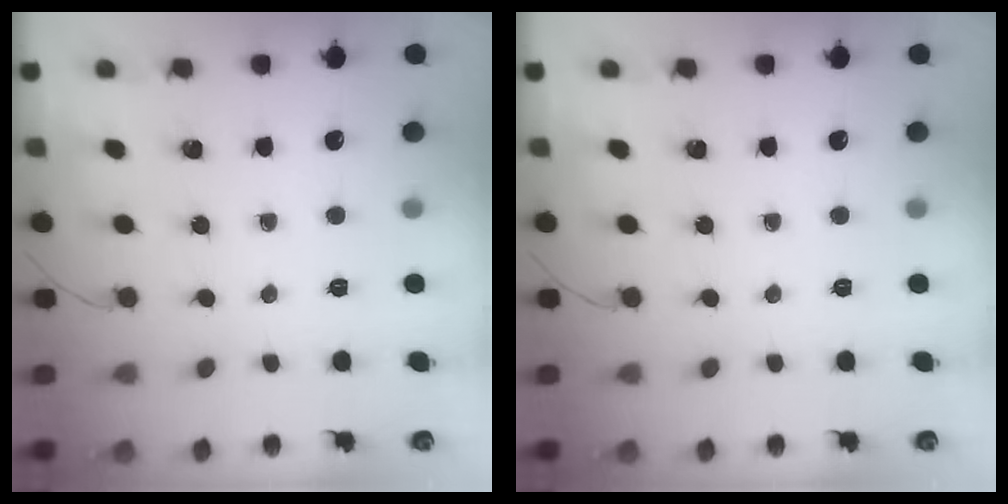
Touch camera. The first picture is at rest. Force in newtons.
{"total": 0.0}